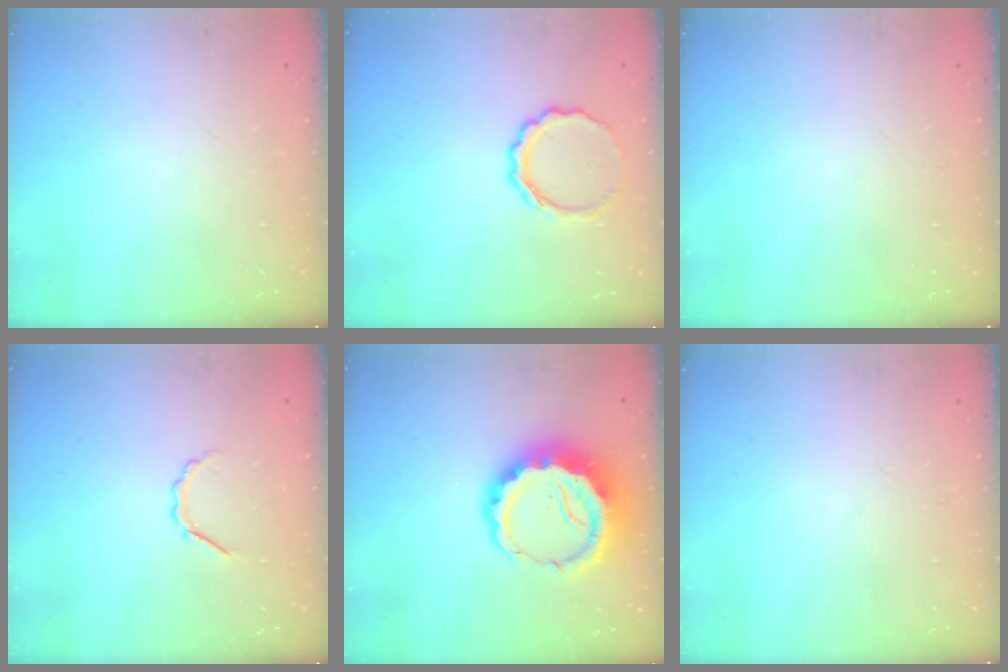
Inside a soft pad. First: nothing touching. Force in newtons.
{"total": 7.7, "press": 7.5, "slide": 1.4}
{"total": 0.0}
{"total": 4.0, "press": 3.9, "slide": 1.0}
{"total": 13.0, "press": 12.7, "slide": 2.8}
{"total": 0.0}